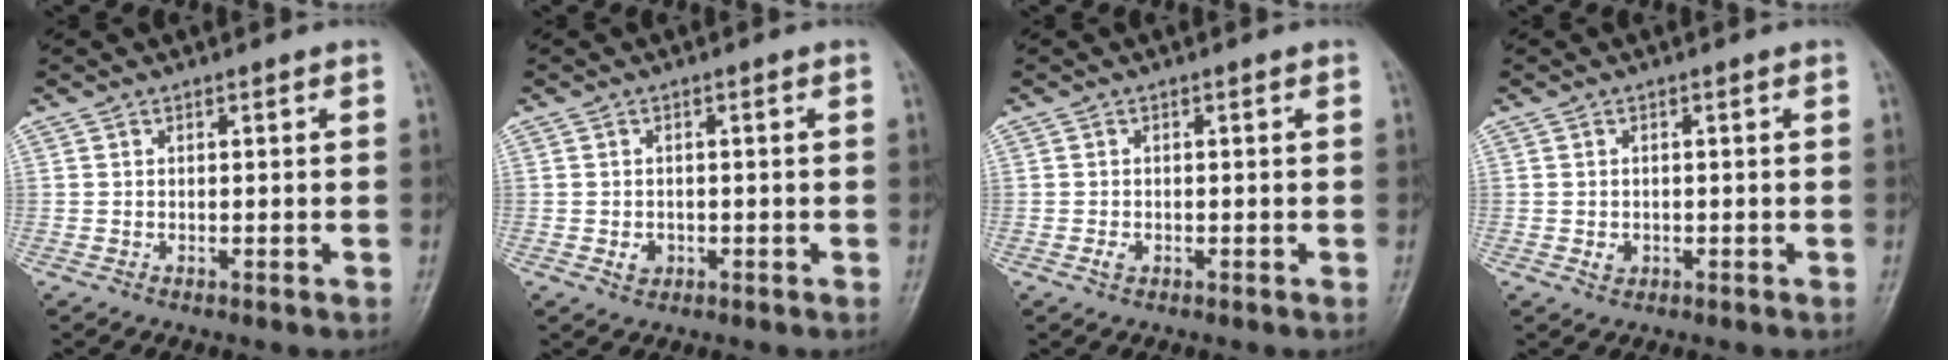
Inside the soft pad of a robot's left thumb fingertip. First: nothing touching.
{"total": 2.0, "force": [-0.6, 1.7, 0.9], "torque": [-0.010, 0.002, -0.006]}
{"total": 1.2, "force": [-0.4, 0.8, 0.7], "torque": [-0.014, 0.001, -0.008]}
{"total": 1.5, "force": [-0.3, 1.2, 0.7], "torque": [-0.008, 0.002, -0.002]}